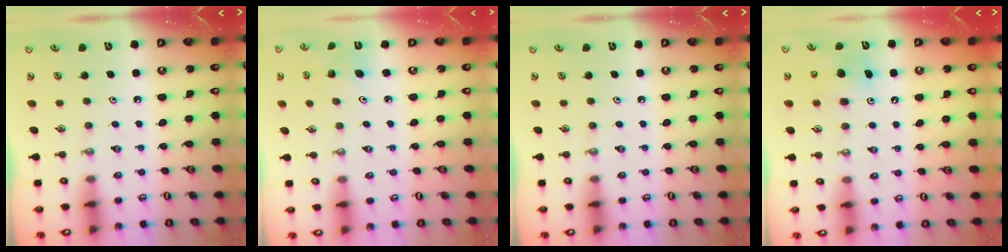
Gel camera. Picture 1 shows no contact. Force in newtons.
{"total": 5.4, "press": 5.2, "slide": 1.4}
{"total": 0.0}
{"total": 7.0, "press": 6.8, "slide": 1.7}